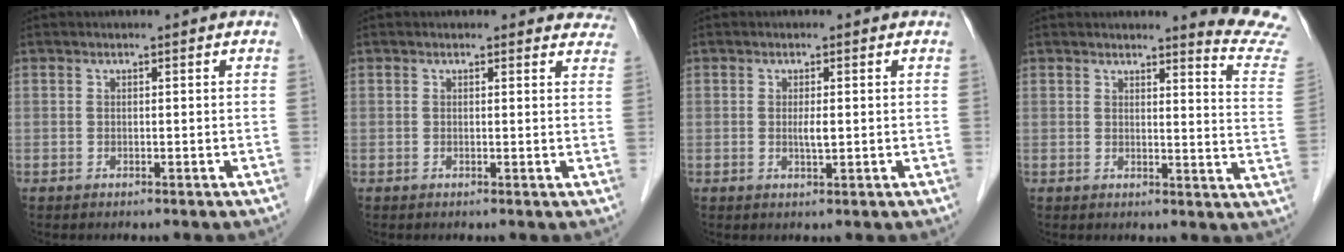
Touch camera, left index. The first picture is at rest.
{"total": 4.4, "force": [3.9, 2.0, 0.0], "torque": [0.028, -0.011, 0.012]}
{"total": 1.6, "force": [0.0, 0.3, 1.6], "torque": [-0.033, -0.004, -0.001]}
{"total": 9.1, "force": [8.9, -1.4, 0.6], "torque": [-0.007, -0.111, 0.076]}